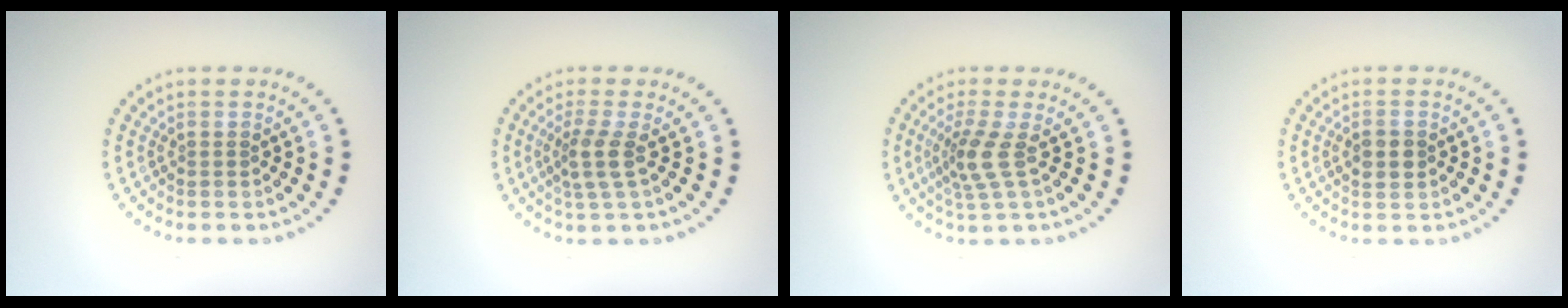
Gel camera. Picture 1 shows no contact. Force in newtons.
{"total": 2.4, "press": 1.9, "slide": 1.5}
{"total": 2.8, "press": 2.0, "slide": 1.9}
{"total": 2.4, "press": 2.4, "slide": 0.0}